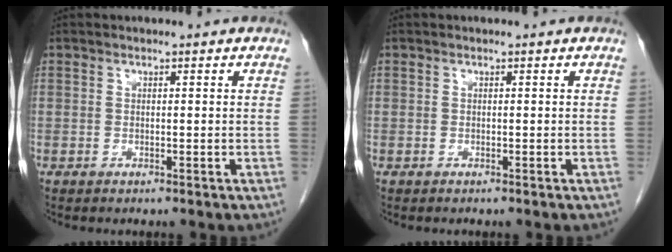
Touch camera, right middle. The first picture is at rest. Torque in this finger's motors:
{"motor_torque": [-1.26, 0.05, -0.41, -0.07]}